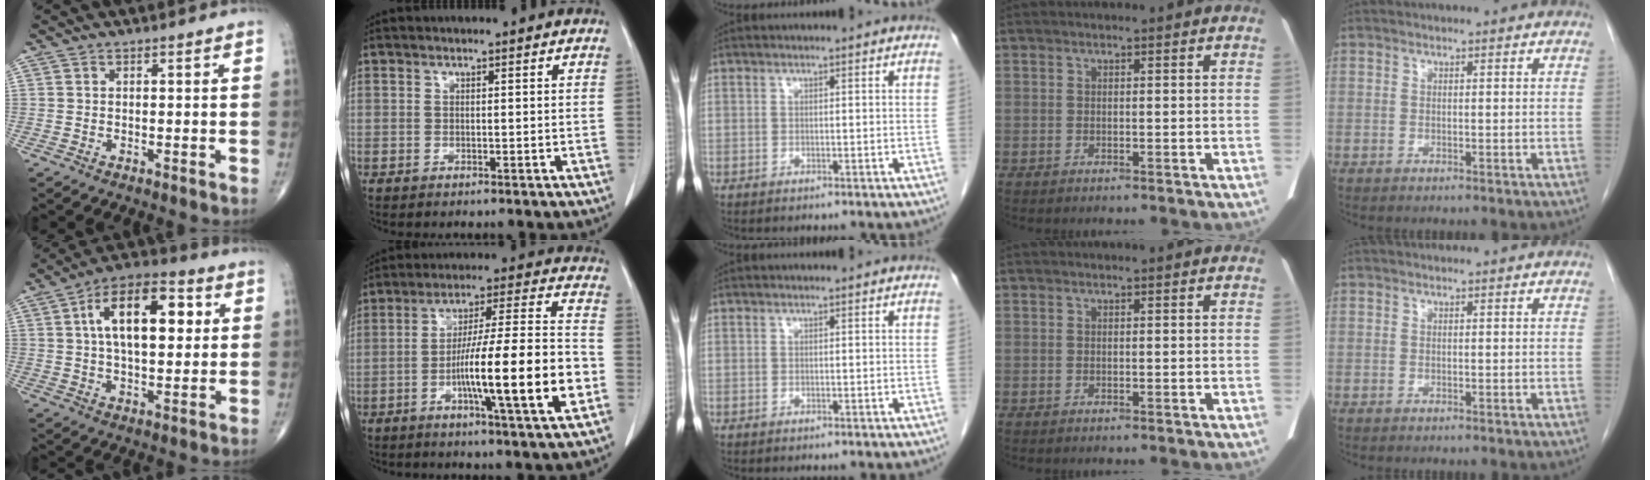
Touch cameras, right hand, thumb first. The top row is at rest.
{"thumb": {"total": 16.2, "force": [3.6, 8.1, 13.6], "torque": [-0.202, 0.014, 0.055]}, "index": {"total": 17.8, "force": [-4.9, 0.5, 17.1], "torque": [-0.275, 0.002, -0.079]}}